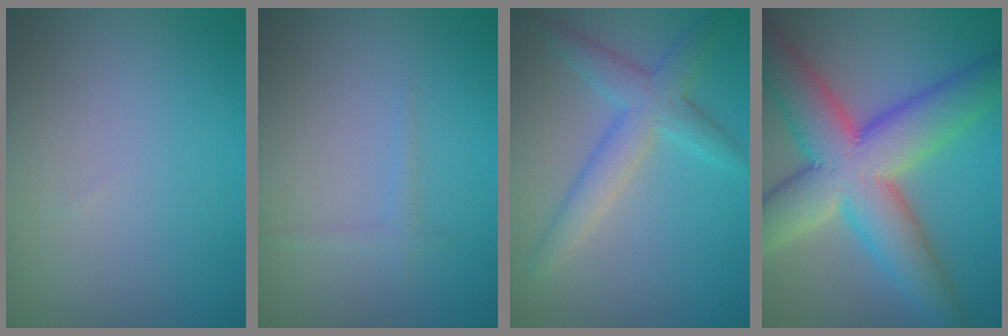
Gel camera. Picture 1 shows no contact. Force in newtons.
{"total": 0.9, "press": 0.8, "slide": 0.1}
{"total": 3.8, "press": 3.8, "slide": 0.1}
{"total": 11.6, "press": 11.5, "slide": 0.6}